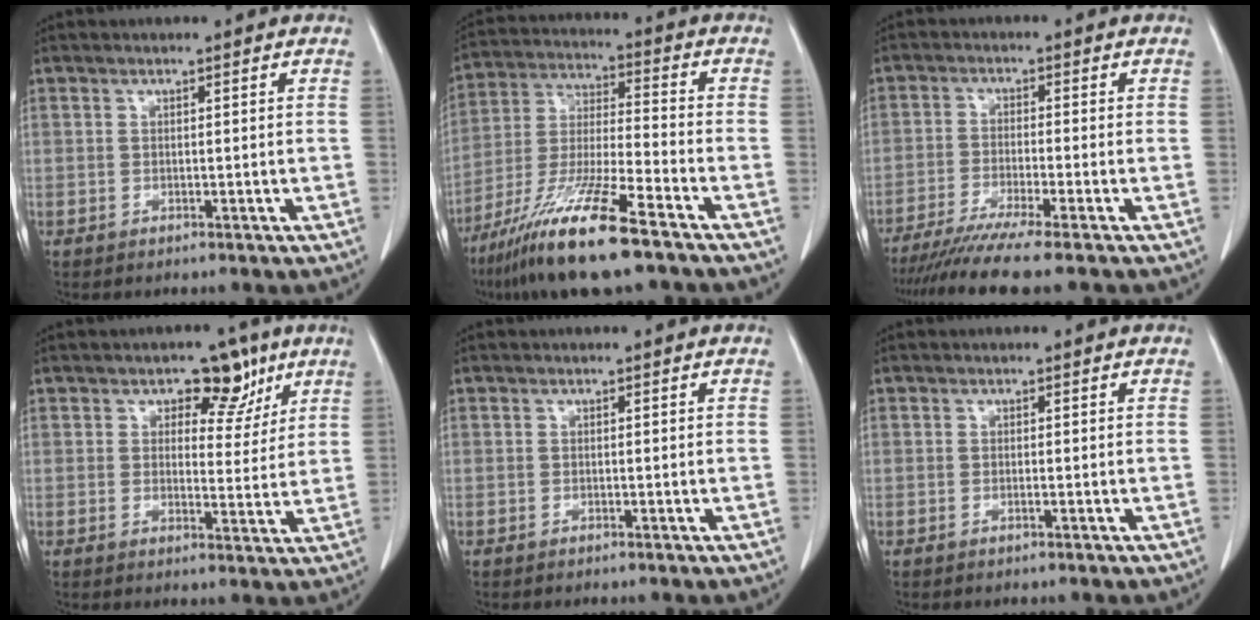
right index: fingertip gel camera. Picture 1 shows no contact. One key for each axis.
{"total": 15.7, "fx": -10.3, "fy": 0.9, "fz": 11.8, "tx": -0.247, "ty": -0.041, "tz": -0.194}
{"total": 8.9, "fx": -7.2, "fy": -1.4, "fz": 5.0, "tx": -0.071, "ty": -0.028, "tz": -0.119}
{"total": 6.3, "fx": 3.6, "fy": 3.8, "fz": 3.5, "tx": -0.030, "ty": 0.003, "tz": 0.047}
{"total": 0.0}
{"total": 0.0}